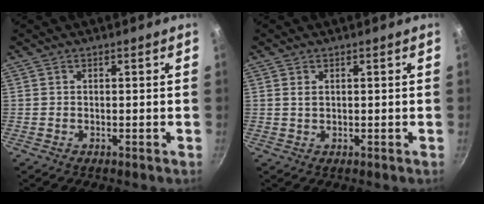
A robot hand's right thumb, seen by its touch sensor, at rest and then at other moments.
{"total": 1.2, "force": [0.5, 0.7, 0.9], "torque": [-0.017, 0.000, 0.008]}